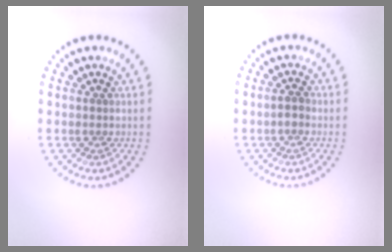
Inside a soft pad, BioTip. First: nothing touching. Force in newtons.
{"total": 1.0, "press": 1.0, "slide": 0.2}